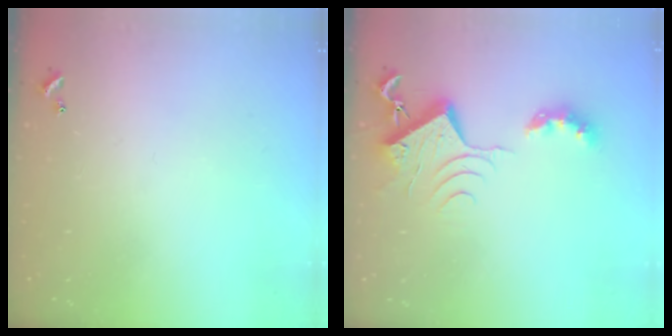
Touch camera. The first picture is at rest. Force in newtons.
{"total": 9.5, "press": 9.4, "slide": 1.1}